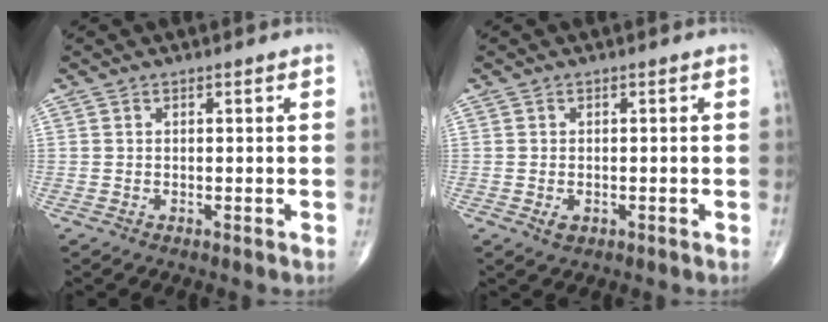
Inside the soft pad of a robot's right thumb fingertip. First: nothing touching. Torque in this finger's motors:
{"motor_torque": [-0.51, -0.13, -0.27, -0.24, 0.07]}